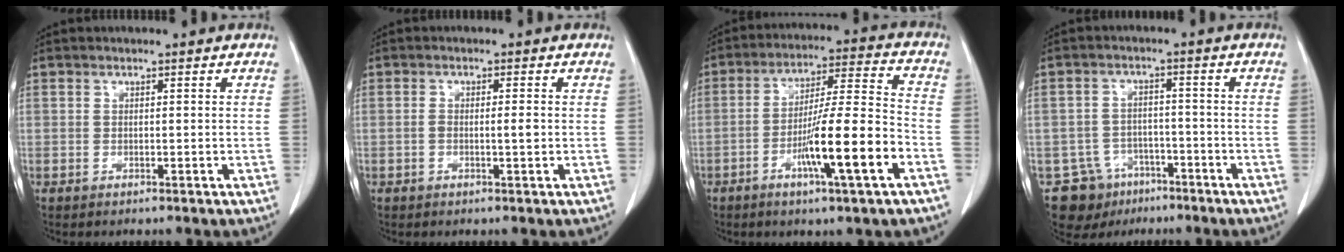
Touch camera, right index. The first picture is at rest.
{"total": 1.8, "force": [-0.2, 0.2, 1.8], "torque": [-0.034, 0.003, -0.002]}
{"total": 13.3, "force": [-5.2, 0.0, 12.3], "torque": [-0.212, -0.002, -0.087]}
{"total": 7.7, "force": [-5.0, 5.9, 0.4], "torque": [-0.008, 0.019, -0.070]}